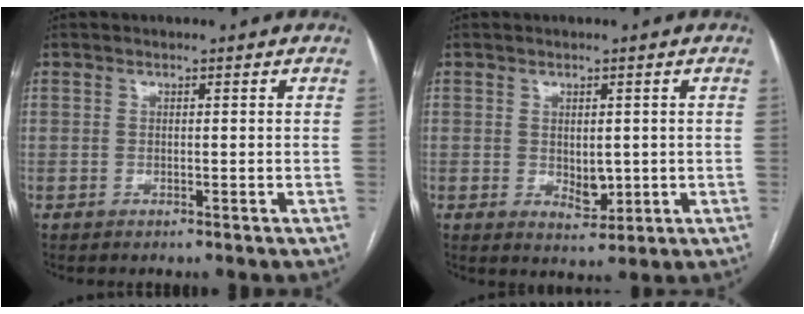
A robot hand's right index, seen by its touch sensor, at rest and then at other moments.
{"total": 3.6, "force": [-0.1, 2.1, 2.9], "torque": [-0.043, -0.007, 0.010]}